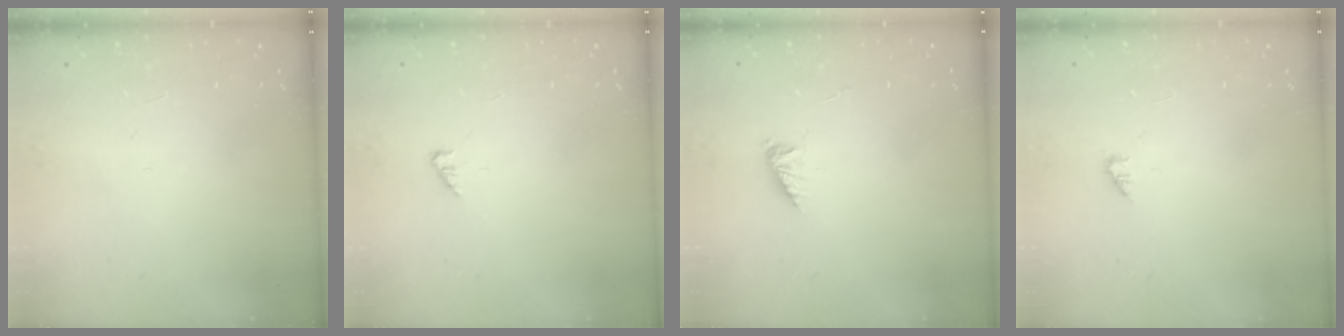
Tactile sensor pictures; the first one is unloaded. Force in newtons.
{"total": 0.9, "press": 0.9, "slide": 0.2}
{"total": 2.4, "press": 2.4, "slide": 0.3}
{"total": 1.0, "press": 1.0, "slide": 0.2}